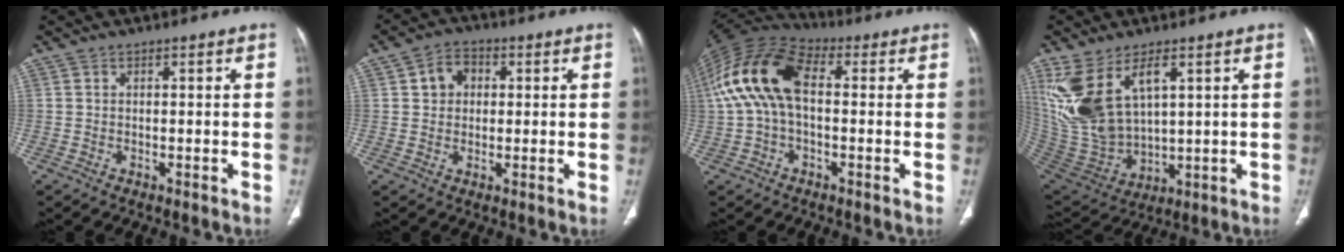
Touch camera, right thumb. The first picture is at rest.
{"total": 5.4, "force": [1.2, 4.4, 2.8], "torque": [-0.028, 0.007, 0.016]}
{"total": 15.5, "force": [1.3, 8.9, 12.6], "torque": [-0.256, 0.040, 0.014]}
{"total": 16.7, "force": [6.6, 8.8, 12.6], "torque": [-0.257, -0.029, 0.155]}